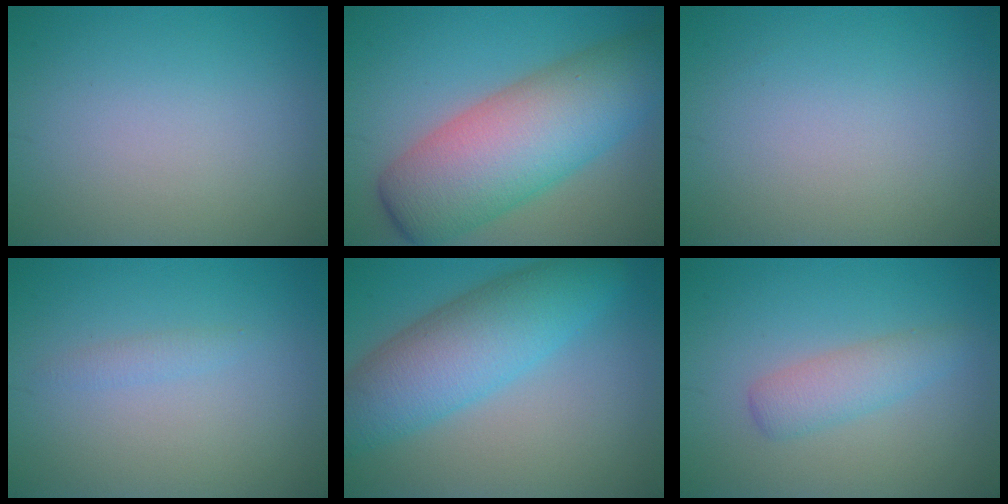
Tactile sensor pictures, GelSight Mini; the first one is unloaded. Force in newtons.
{"total": 11.1, "press": 11.1, "slide": 0.5}
{"total": 0.0}
{"total": 0.9, "press": 0.9, "slide": 0.1}
{"total": 7.9, "press": 7.9, "slide": 0.1}
{"total": 2.6, "press": 2.6, "slide": 0.0}